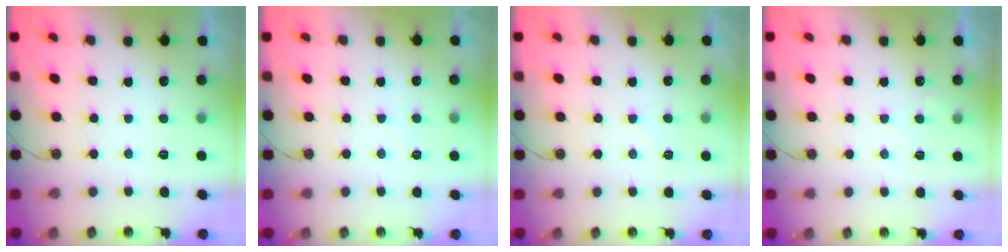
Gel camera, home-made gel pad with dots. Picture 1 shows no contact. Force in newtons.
{"total": 3.3, "press": 3.2, "slide": 0.5}
{"total": 3.7, "press": 3.7, "slide": 0.5}
{"total": 3.8, "press": 3.7, "slide": 0.4}